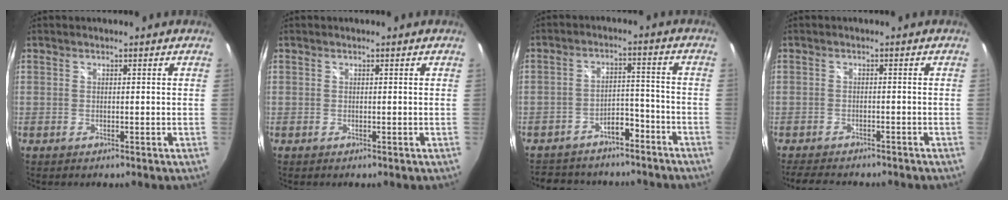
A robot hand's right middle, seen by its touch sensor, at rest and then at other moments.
{"total": 0.0}
{"total": 14.1, "force": [-11.4, 6.5, 5.2], "torque": [-0.106, 0.035, -0.146]}
{"total": 7.1, "force": [-6.2, 2.0, 2.7], "torque": [-0.065, -0.010, -0.094]}